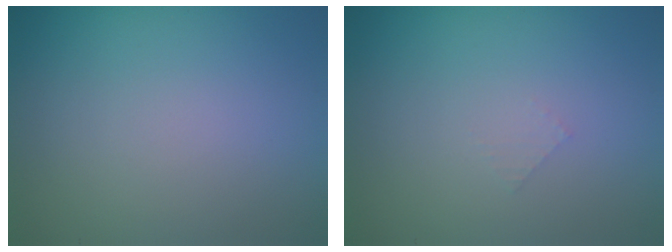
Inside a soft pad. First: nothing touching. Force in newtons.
{"total": 0.5, "press": 0.5, "slide": 0.1}